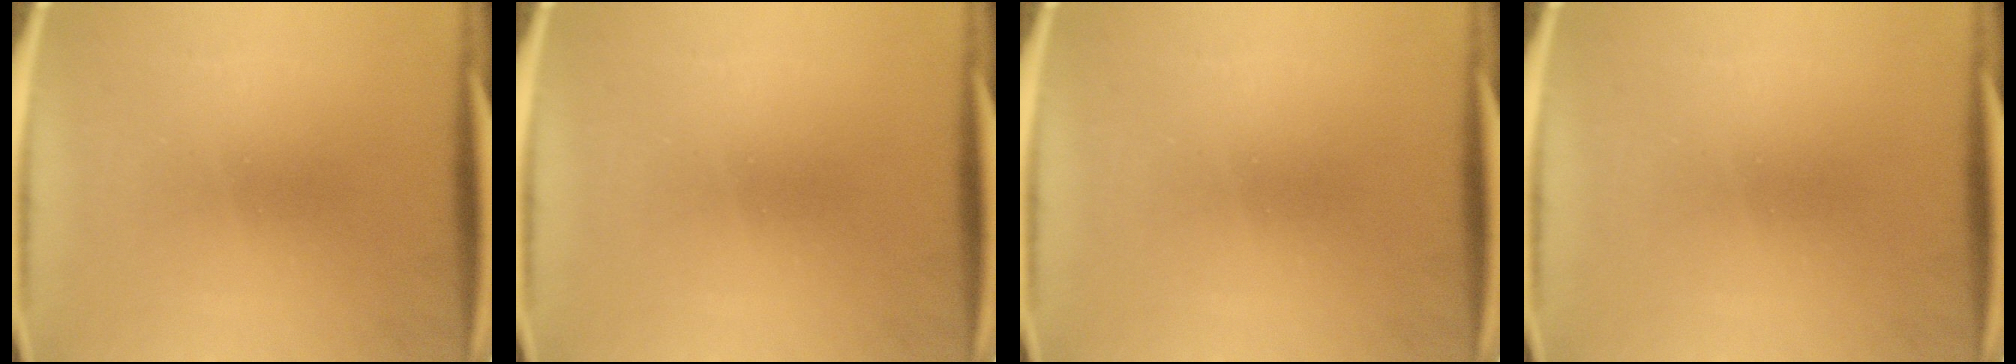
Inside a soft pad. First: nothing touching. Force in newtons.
{"total": 0.0}
{"total": 0.0}
{"total": 0.0}